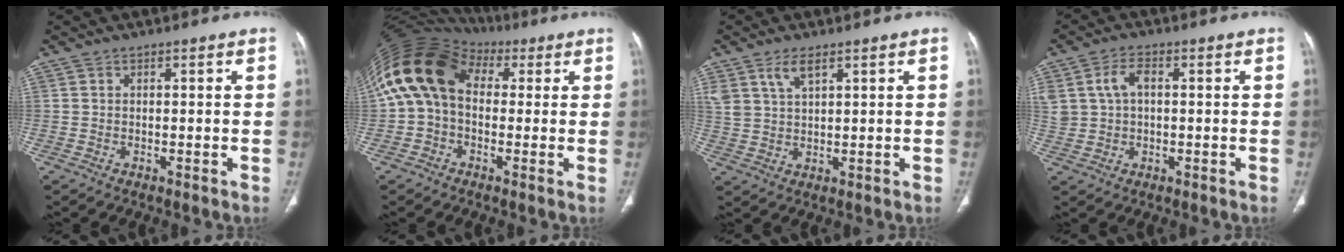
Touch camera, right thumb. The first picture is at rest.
{"total": 15.4, "force": [2.5, 11.0, 10.5], "torque": [-0.197, 0.049, 0.038]}
{"total": 4.8, "force": [3.0, 2.0, 3.2], "torque": [-0.063, -0.010, 0.067]}
{"total": 6.8, "force": [1.4, 4.5, 5.0], "torque": [-0.108, 0.014, 0.033]}